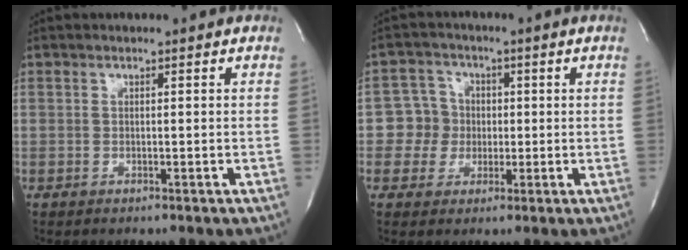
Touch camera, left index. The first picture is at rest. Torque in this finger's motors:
{"motor_torque": [0.15, -0.04, -0.04, -0.03]}